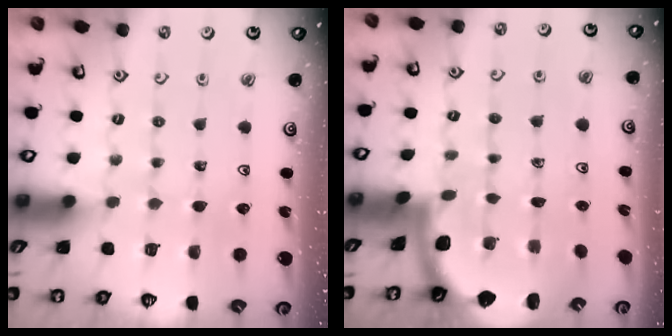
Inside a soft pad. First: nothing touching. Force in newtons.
{"total": 1.6, "press": 1.6, "slide": 0.1}